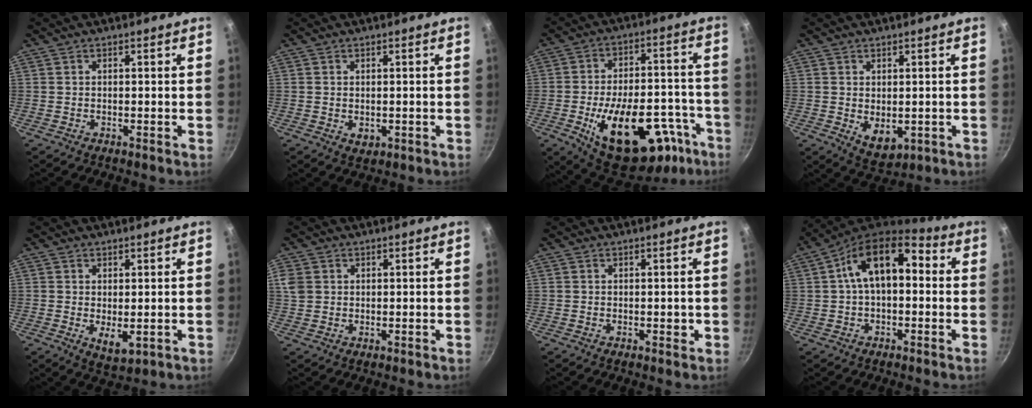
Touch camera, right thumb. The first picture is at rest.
{"total": 2.2, "force": [-0.2, 1.8, 1.4], "torque": [-0.022, -0.005, 0.001]}
{"total": 28.0, "force": [-12.6, 14.5, 20.3], "torque": [-0.248, 0.047, -0.163]}
{"total": 5.8, "force": [-0.3, 3.9, 4.2], "torque": [-0.054, -0.014, 0.010]}
{"total": 4.4, "force": [-0.1, 2.4, 3.7], "torque": [-0.055, -0.014, 0.007]}
{"total": 4.4, "force": [1.2, 3.6, 2.2], "torque": [-0.038, 0.000, 0.027]}
{"total": 1.2, "force": [-0.1, 0.8, 0.8], "torque": [-0.006, 0.002, -0.002]}
{"total": 14.9, "force": [2.2, 8.7, 11.9], "torque": [-0.177, 0.037, 0.016]}